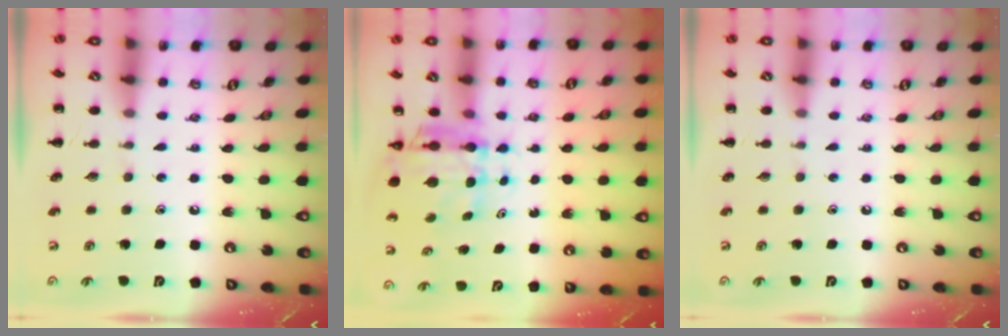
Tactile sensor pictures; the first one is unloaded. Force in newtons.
{"total": 6.5, "press": 6.1, "slide": 2.2}
{"total": 0.0}